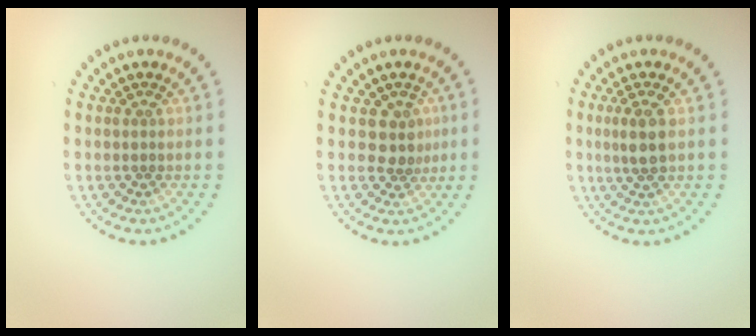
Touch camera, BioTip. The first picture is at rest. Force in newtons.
{"total": 2.2, "press": 1.8, "slide": 1.3}
{"total": 2.1, "press": 2.0, "slide": 0.9}